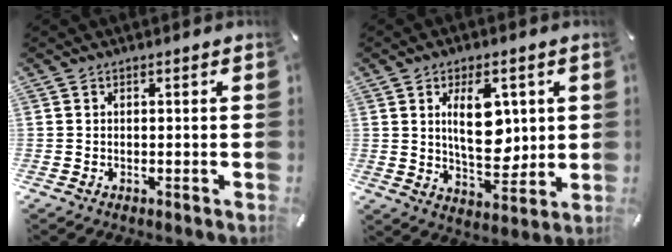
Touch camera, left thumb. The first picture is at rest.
{"total": 12.6, "force": [2.8, 7.2, 9.9], "torque": [-0.166, -0.008, 0.043]}